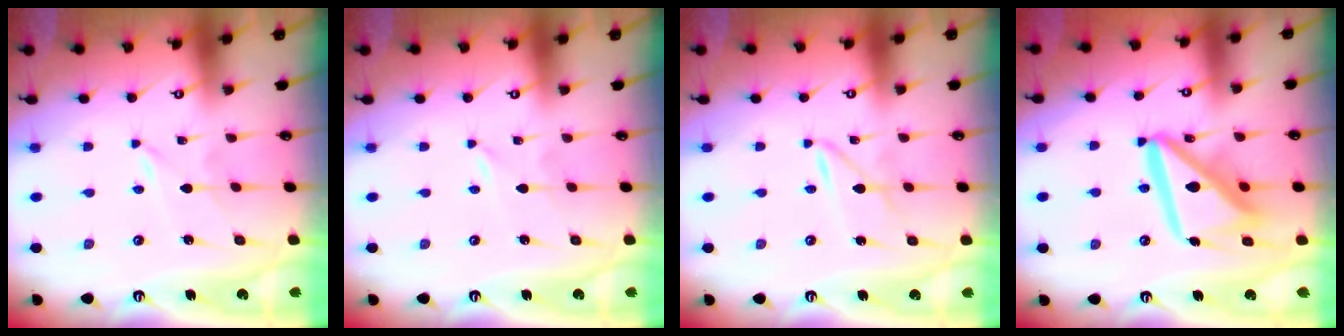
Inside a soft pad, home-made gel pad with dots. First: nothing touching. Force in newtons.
{"total": 0.0}
{"total": 2.2, "press": 2.1, "slide": 0.3}
{"total": 16.7, "press": 16.6, "slide": 1.9}